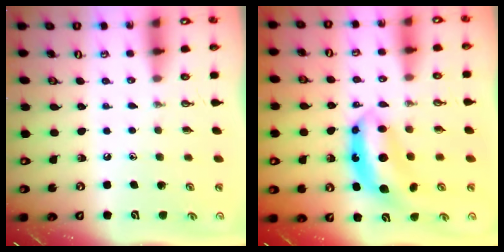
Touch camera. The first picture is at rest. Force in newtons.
{"total": 7.7, "press": 7.7, "slide": 0.1}